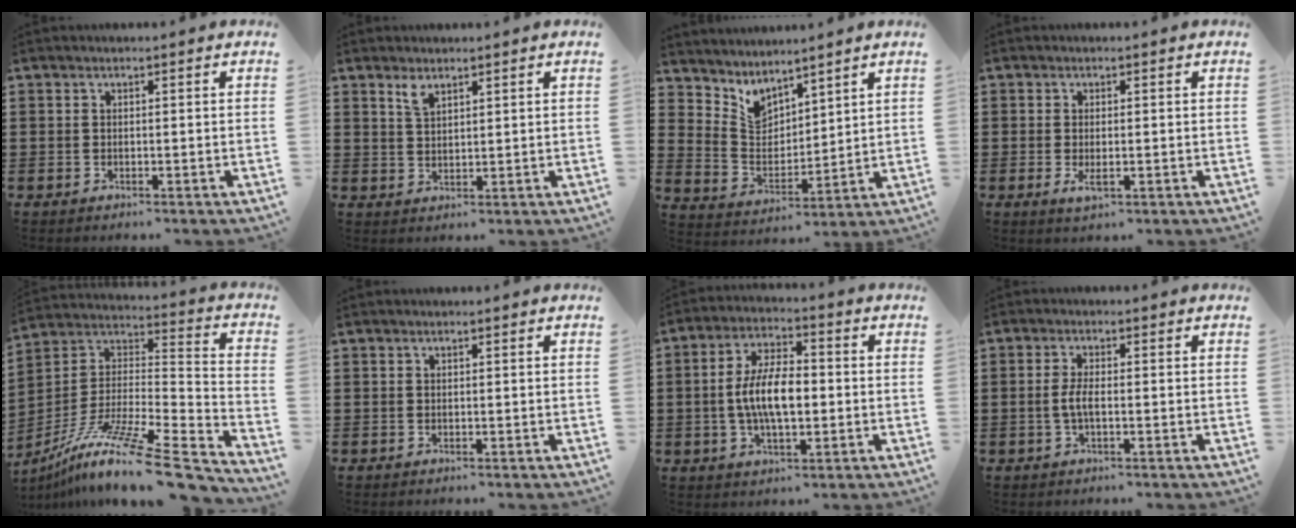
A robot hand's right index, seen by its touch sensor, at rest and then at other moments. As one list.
[{"total": 2.6, "force": [1.9, 1.0, 1.5], "torque": [-0.034, 0.003, 0.035]}, {"total": 5.3, "force": [4.5, 2.4, 1.3], "torque": [-0.052, -0.021, 0.082]}, {"total": 2.2, "force": [-0.4, 0.8, 2.0], "torque": [-0.042, -0.005, -0.008]}, {"total": 14.3, "force": [-10.5, 1.0, 9.6], "torque": [-0.174, 0.010, -0.193]}, {"total": 0.0}, {"total": 8.6, "force": [-0.8, 3.6, 7.7], "torque": [-0.165, 0.001, -0.021]}, {"total": 3.0, "force": [-0.6, 0.8, 2.8], "torque": [-0.066, -0.004, -0.016]}]